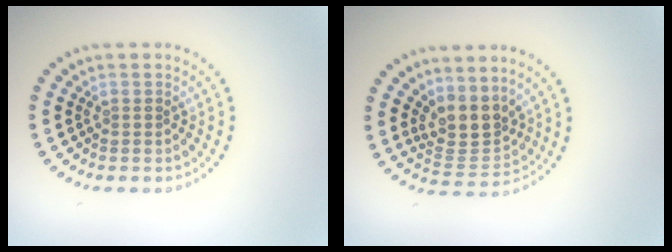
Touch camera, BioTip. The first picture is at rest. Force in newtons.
{"total": 3.6, "press": 2.7, "slide": 2.4}